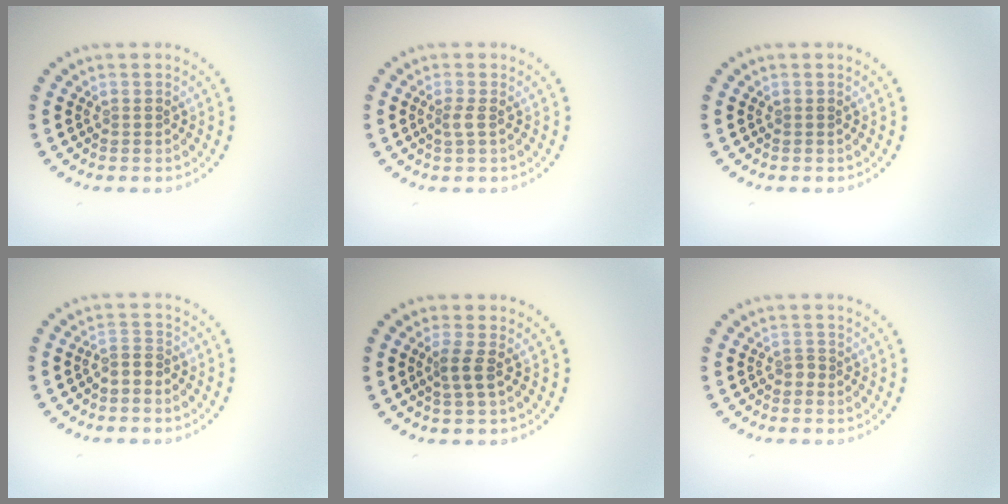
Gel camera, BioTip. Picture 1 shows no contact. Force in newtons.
{"total": 0.9, "press": 0.7, "slide": 0.5}
{"total": 0.0}
{"total": 1.8, "press": 1.2, "slide": 1.2}
{"total": 1.6, "press": 1.2, "slide": 1.0}
{"total": 0.8, "press": 0.5, "slide": 0.7}